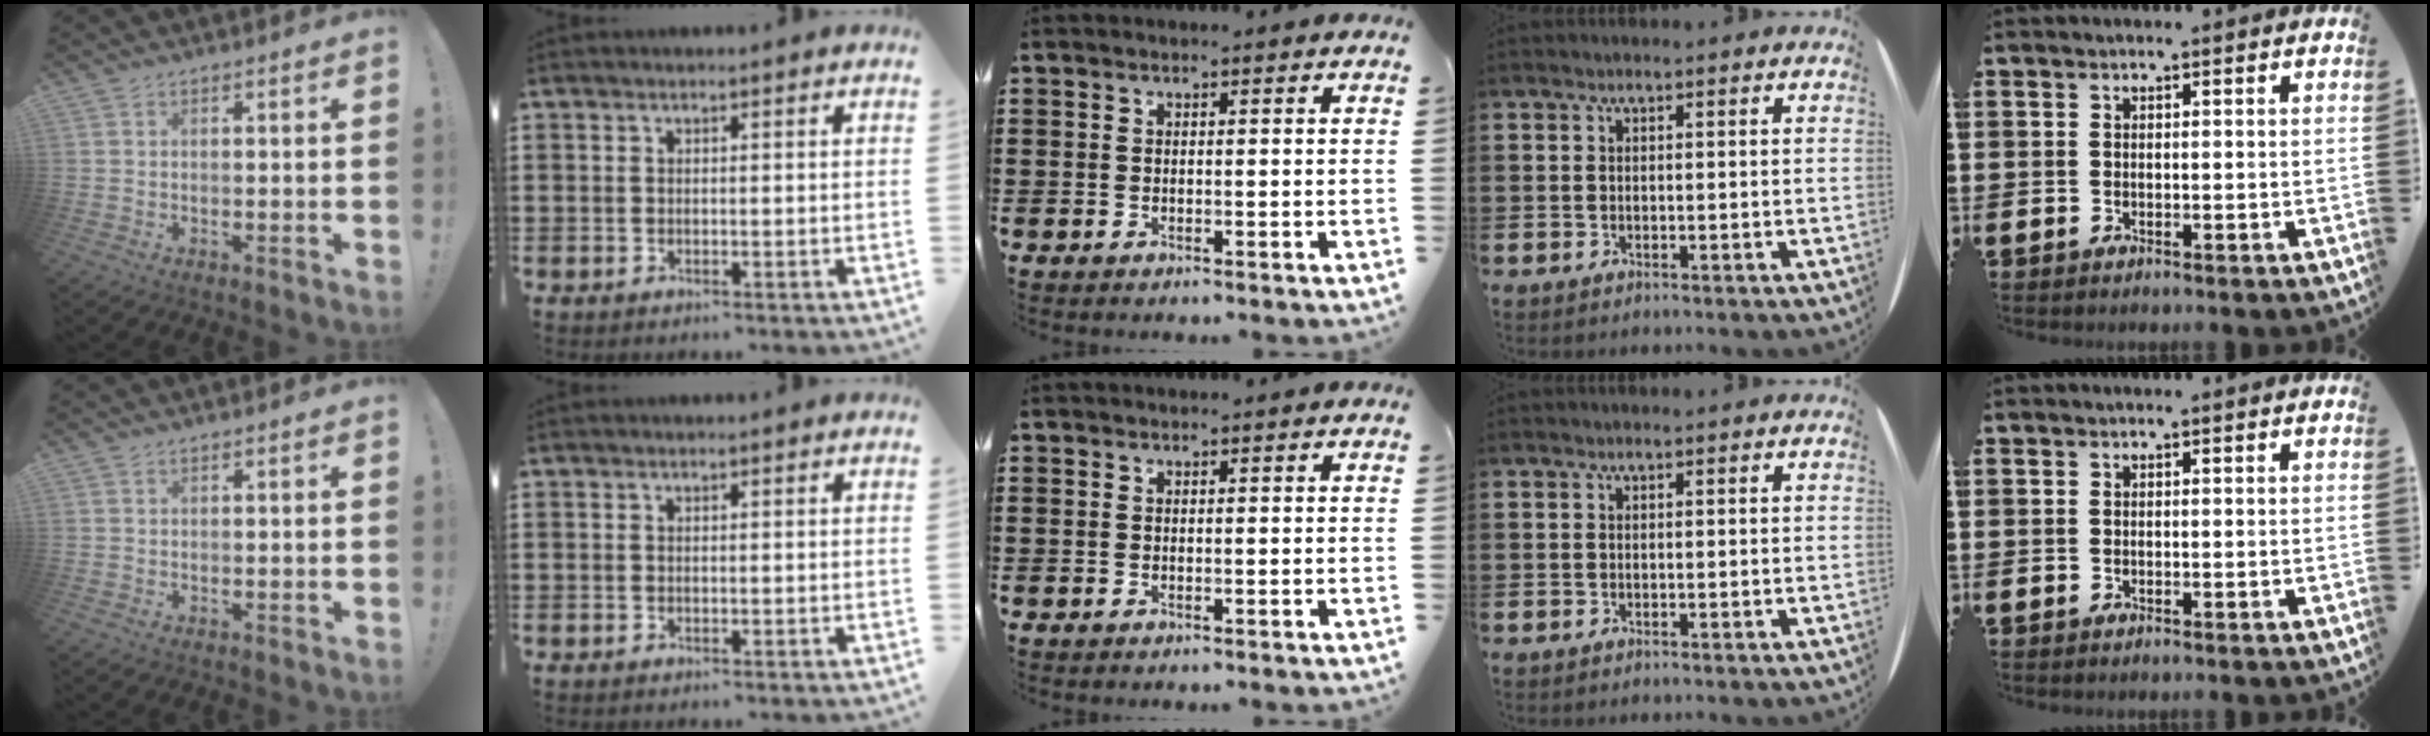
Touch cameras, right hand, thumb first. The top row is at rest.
{}